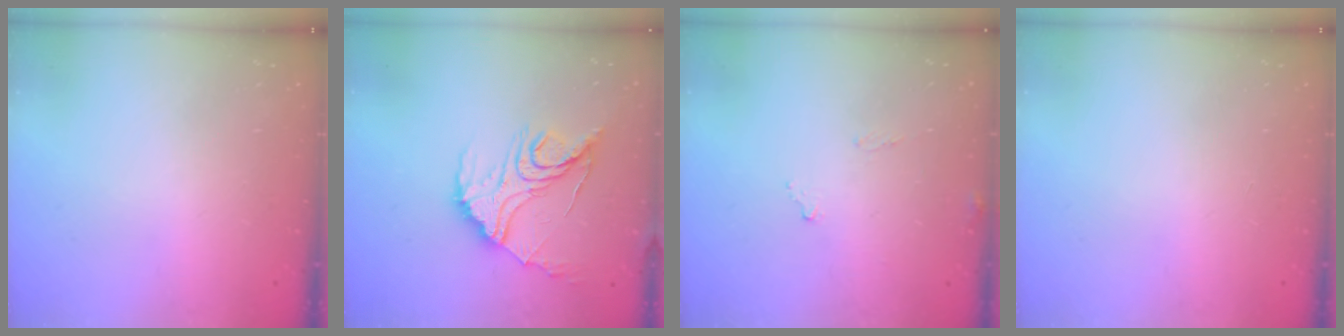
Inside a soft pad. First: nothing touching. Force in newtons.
{"total": 17.0, "press": 17.0, "slide": 1.3}
{"total": 8.6, "press": 8.6, "slide": 0.5}
{"total": 0.0}